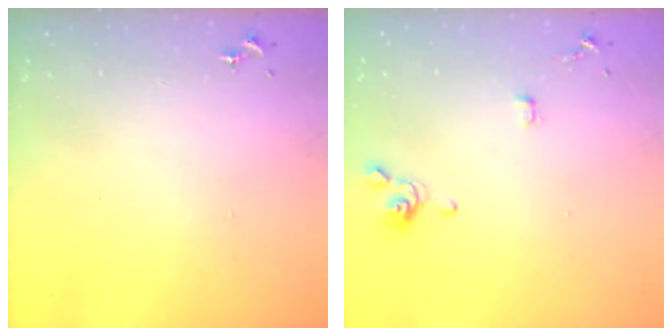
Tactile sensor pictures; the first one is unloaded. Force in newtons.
{"total": 4.0, "press": 3.9, "slide": 0.9}